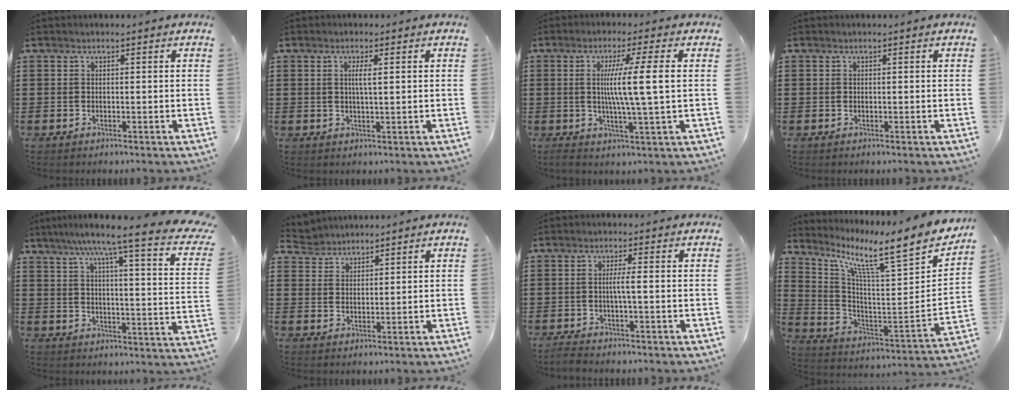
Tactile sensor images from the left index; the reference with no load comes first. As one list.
[{"total": 2.4, "force": [0.5, 0.2, 2.3], "torque": [-0.047, -0.001, 0.006]}, {"total": 8.9, "force": [0.8, -0.6, 8.8], "torque": [-0.163, -0.004, 0.006]}, {"total": 0.0}, {"total": 7.7, "force": [6.1, -0.4, 4.7], "torque": [-0.110, -0.039, 0.092]}, {"total": 2.8, "force": [2.5, 1.2, -0.3], "torque": [-0.007, 0.000, 0.049]}, {"total": 2.8, "force": [-1.1, -0.3, 2.5], "torque": [-0.045, -0.001, -0.024]}, {"total": 9.4, "force": [7.3, 1.0, 6.0], "torque": [-0.119, -0.077, 0.103]}]